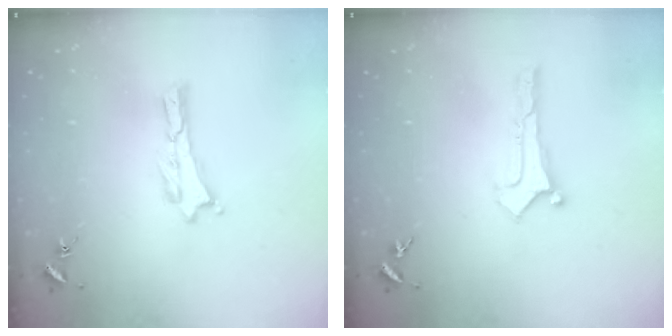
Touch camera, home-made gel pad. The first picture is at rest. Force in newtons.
{"total": 0.0}